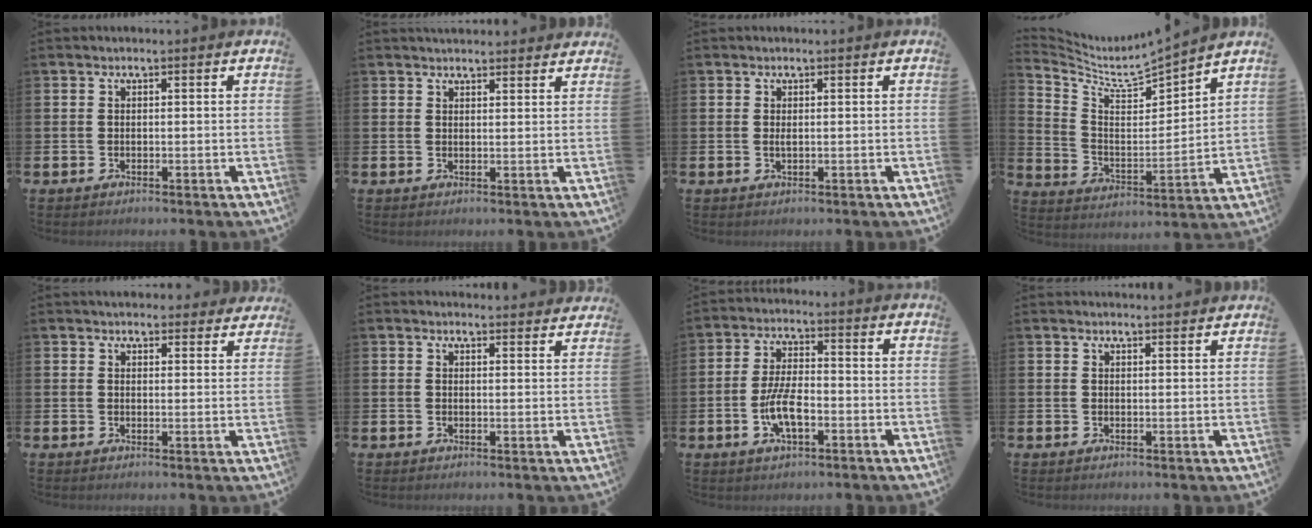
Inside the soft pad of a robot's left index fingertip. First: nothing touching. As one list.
[{"total": 2.4, "force": [2.4, 0.5, 0.1], "torque": [0.004, -0.013, 0.041]}, {"total": 0.6, "force": [0.2, 0.1, 0.5], "torque": [-0.006, -0.002, 0.002]}, {"total": 5.9, "force": [5.3, 1.1, 2.3], "torque": [-0.072, -0.053, 0.082]}, {"total": 3.2, "force": [3.1, 0.8, -0.1], "torque": [0.006, -0.017, 0.056]}, {"total": 2.2, "force": [2.2, 0.3, -0.2], "torque": [0.010, -0.016, 0.038]}, {"total": 6.0, "force": [-1.7, 2.4, 5.2], "torque": [-0.106, -0.001, -0.037]}, {"total": 1.6, "force": [1.6, 0.0, 0.0], "torque": [0.008, -0.010, 0.026]}]